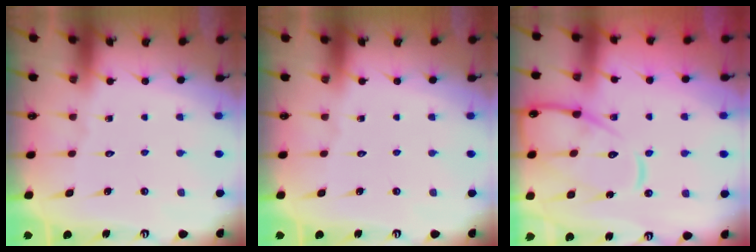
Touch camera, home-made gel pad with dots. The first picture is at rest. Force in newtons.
{"total": 0.0}
{"total": 13.9, "press": 13.8, "slide": 1.3}